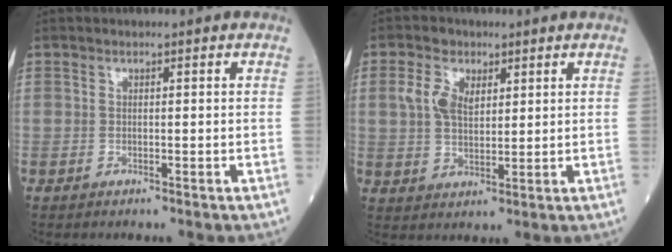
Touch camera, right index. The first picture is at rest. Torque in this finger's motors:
{"motor_torque": [0.80, 0.52, 0.25, 0.06]}